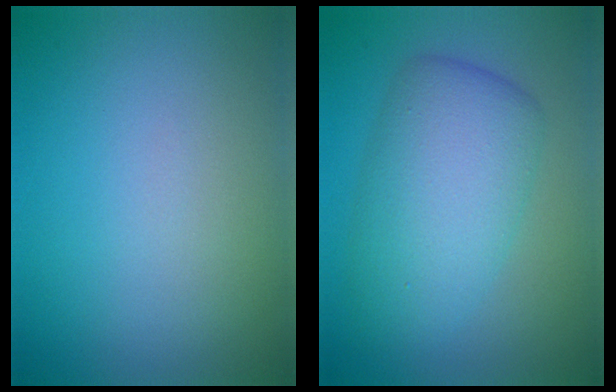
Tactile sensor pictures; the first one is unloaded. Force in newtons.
{"total": 6.9, "press": 6.9, "slide": 0.2}